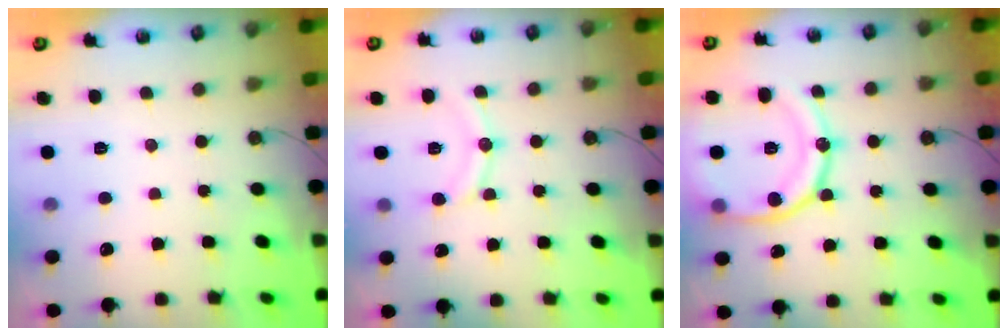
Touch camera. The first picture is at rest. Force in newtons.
{"total": 8.6, "press": 8.6, "slide": 0.5}
{"total": 18.5, "press": 18.4, "slide": 1.9}